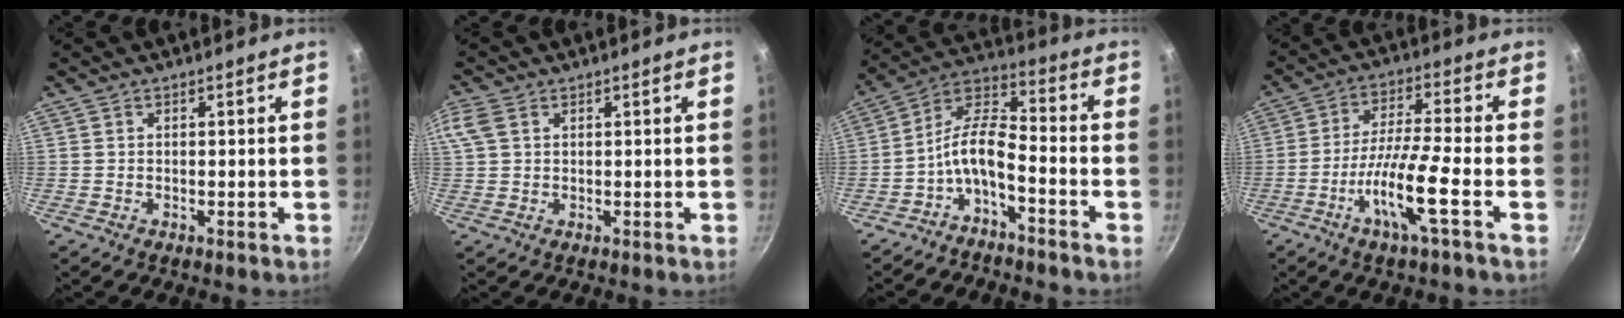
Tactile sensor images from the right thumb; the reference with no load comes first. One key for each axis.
{"total": 4.2, "fx": 1.6, "fy": 2.6, "fz": 2.8, "tx": -0.063, "ty": 0.011, "tz": 0.033}
{"total": 9.1, "fx": -4.5, "fy": 3.4, "fz": 7.2, "tx": -0.154, "ty": 0.062, "tz": -0.094}
{"total": 10.6, "fx": -4.3, "fy": 0.4, "fz": 9.7, "tx": -0.187, "ty": 0.026, "tz": -0.090}